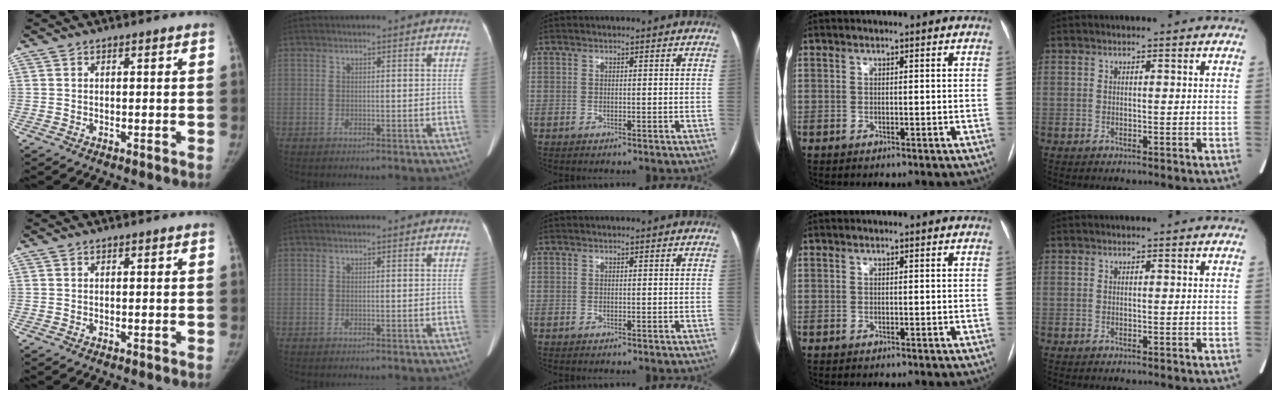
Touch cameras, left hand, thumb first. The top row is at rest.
{}